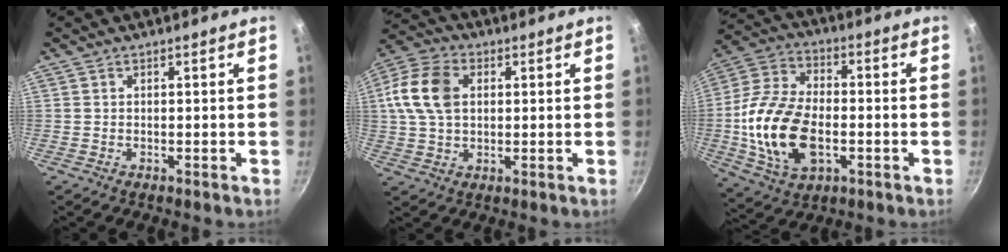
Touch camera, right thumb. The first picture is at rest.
{"total": 12.0, "force": [2.2, 8.2, 8.4], "torque": [-0.154, 0.012, 0.030]}
{"total": 18.6, "force": [-3.1, 11.4, 14.4], "torque": [-0.277, 0.021, -0.058]}